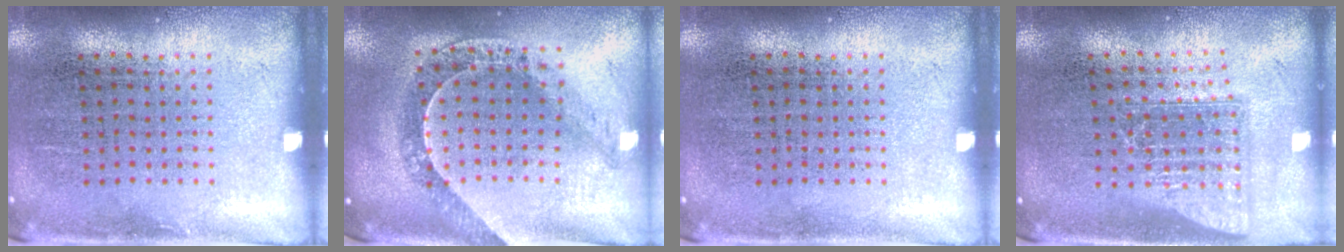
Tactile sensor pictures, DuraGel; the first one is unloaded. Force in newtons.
{"total": 1.1, "press": 1.1, "slide": 0.2}
{"total": 0.0}
{"total": 1.6, "press": 1.2, "slide": 1.0}